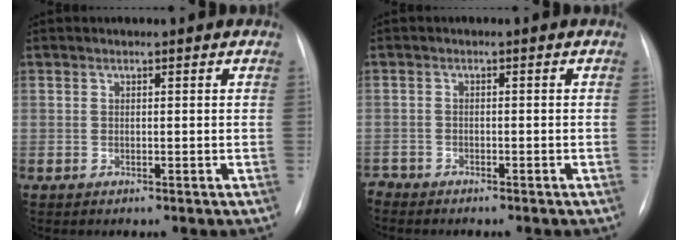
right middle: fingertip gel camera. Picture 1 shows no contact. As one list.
[{"total": 2.7, "force": [-2.5, 0.9, 0.2], "torque": [0.001, -0.003, -0.038]}]